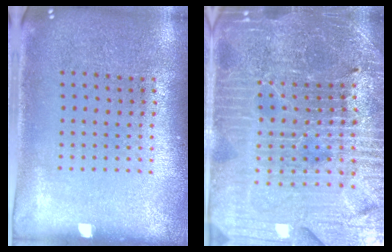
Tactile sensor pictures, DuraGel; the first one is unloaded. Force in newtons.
{"total": 5.1, "press": 4.8, "slide": 1.7}